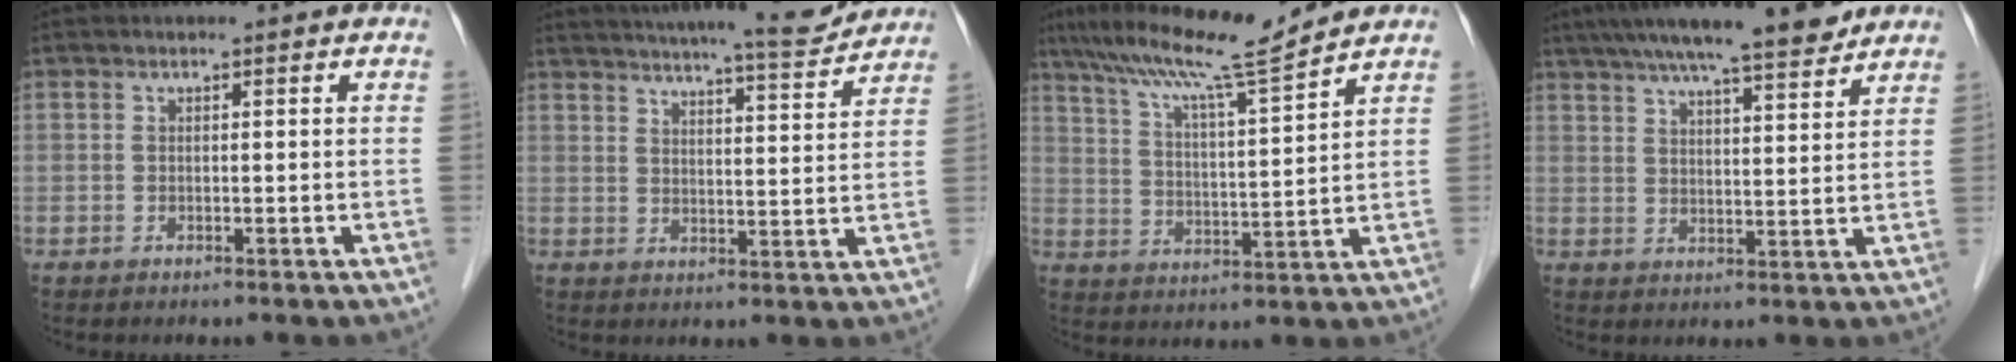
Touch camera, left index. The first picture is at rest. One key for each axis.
{"total": 15.3, "fx": 14.1, "fy": 0.8, "fz": 5.8, "tx": -0.091, "ty": -0.005, "tz": 0.189}
{"total": 11.9, "fx": 10.4, "fy": -1.3, "fz": 5.6, "tx": -0.105, "ty": 0.007, "tz": 0.177}
{"total": 13.9, "fx": 11.6, "fy": 1.4, "fz": 7.5, "tx": -0.120, "ty": 0.022, "tz": 0.172}